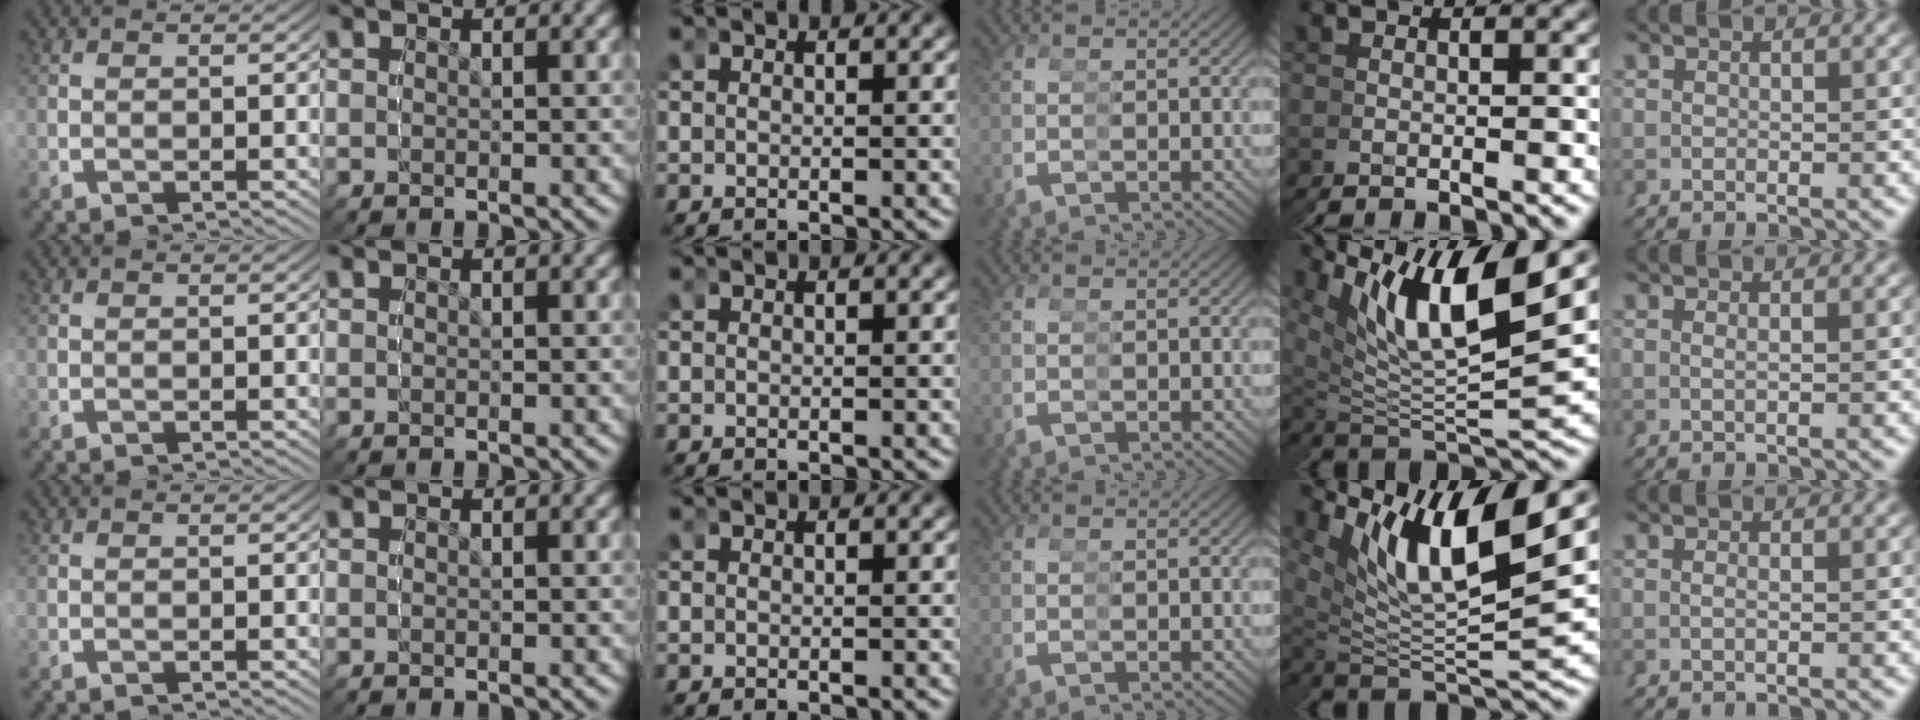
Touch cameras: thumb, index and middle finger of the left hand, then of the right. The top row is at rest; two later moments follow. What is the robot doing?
{"motion": "grasp_and_lifting", "object": "condiment"}